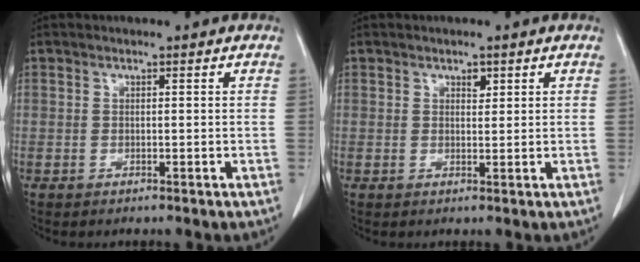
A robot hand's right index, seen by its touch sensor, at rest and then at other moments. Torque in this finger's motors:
{"motor_torque": [0.02, 0.02, 0.00, 0.01]}